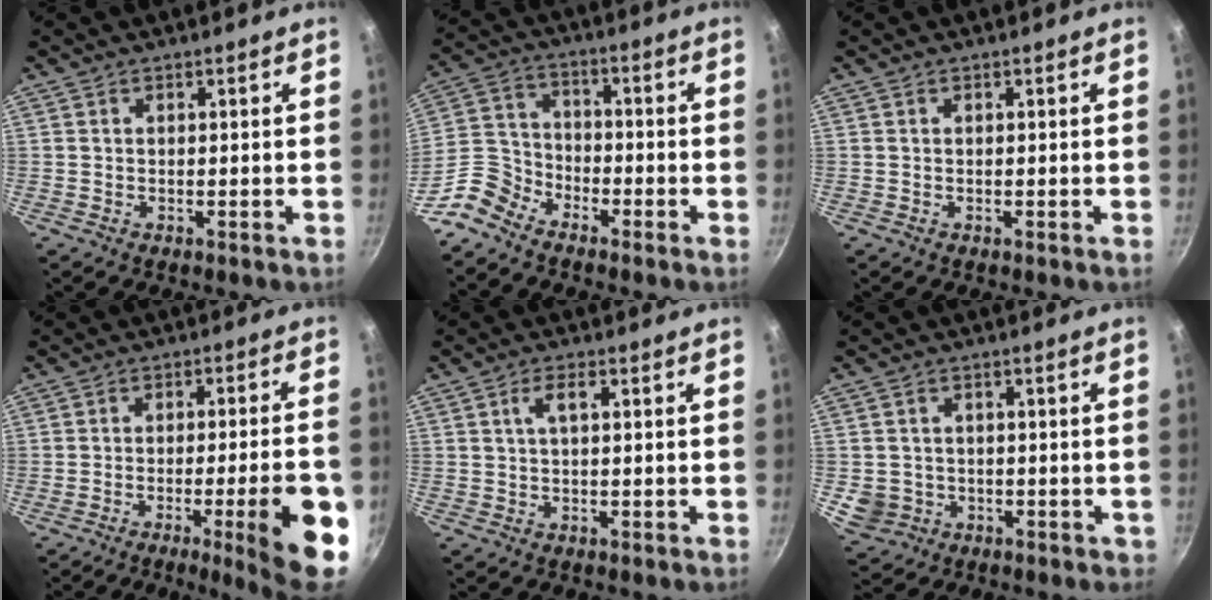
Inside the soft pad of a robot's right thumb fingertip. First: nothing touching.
{"total": 8.1, "force": [-6.1, 4.6, 2.8], "torque": [-0.039, 0.054, -0.143]}
{"total": 0.0}
{"total": 15.8, "force": [-5.6, 2.5, 14.5], "torque": [-0.180, 0.020, -0.069]}
{"total": 2.7, "force": [0.6, 1.0, 2.5], "torque": [-0.051, 0.010, 0.013]}
{"total": 5.7, "force": [-1.0, 5.3, 2.1], "torque": [-0.019, 0.012, 0.003]}